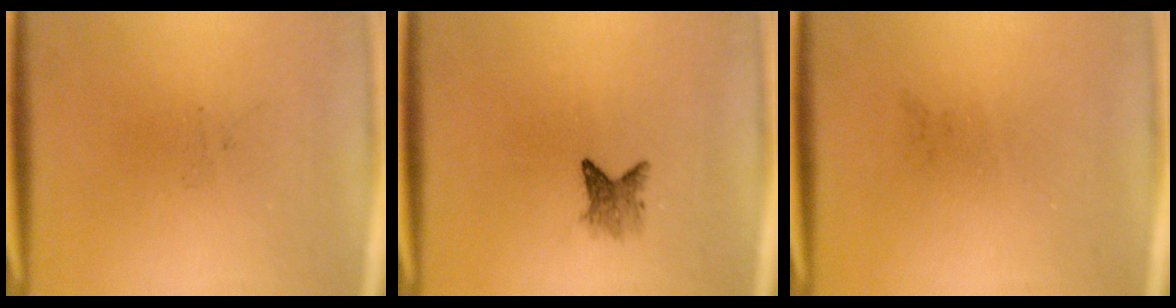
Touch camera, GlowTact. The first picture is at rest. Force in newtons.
{"total": 2.2}
{"total": 0.0}